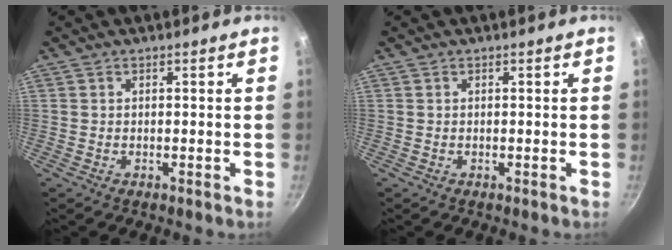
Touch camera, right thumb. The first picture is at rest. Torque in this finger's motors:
{"motor_torque": [0.00, 0.00, 0.00, 0.00, 0.00]}